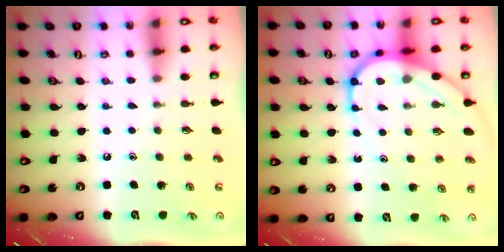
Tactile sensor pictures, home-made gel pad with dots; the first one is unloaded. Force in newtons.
{"total": 10.9, "press": 10.8, "slide": 1.0}